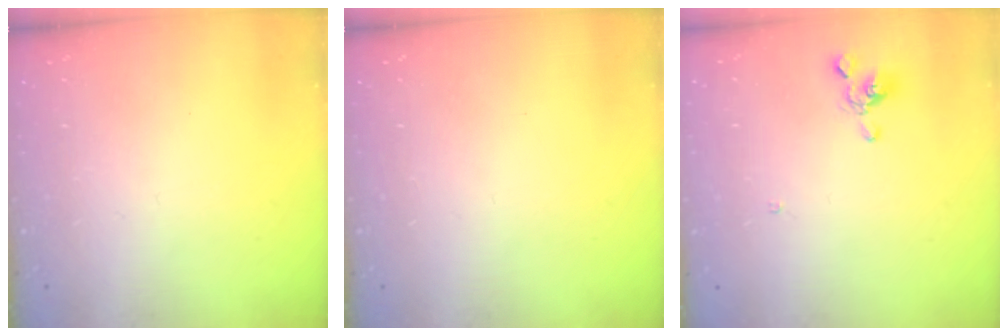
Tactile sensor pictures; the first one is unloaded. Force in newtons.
{"total": 0.0}
{"total": 0.8, "press": 0.5, "slide": 0.6}